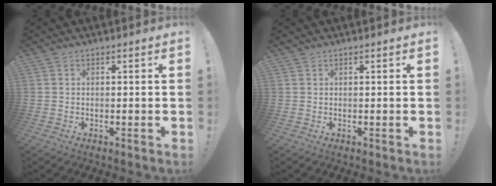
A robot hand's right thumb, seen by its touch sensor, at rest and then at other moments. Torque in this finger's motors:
{"motor_torque": [0.00, 0.00, 0.12, -0.04, 0.00]}